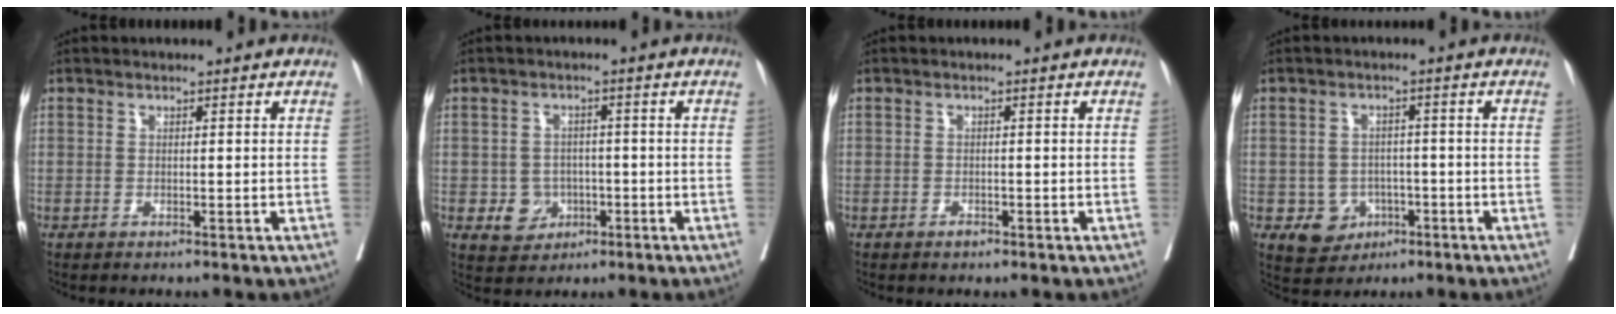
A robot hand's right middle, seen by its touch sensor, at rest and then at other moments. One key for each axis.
{"total": 4.2, "fx": -1.2, "fy": 3.8, "fz": 1.4, "tx": -0.012, "ty": 0.006, "tz": -0.011}
{"total": 0.9, "fx": -0.6, "fy": 0.4, "fz": 0.5, "tx": -0.009, "ty": 0.000, "tz": -0.007}
{"total": 4.8, "fx": -2.1, "fy": 4.2, "fz": 1.3, "tx": -0.013, "ty": 0.006, "tz": -0.023}